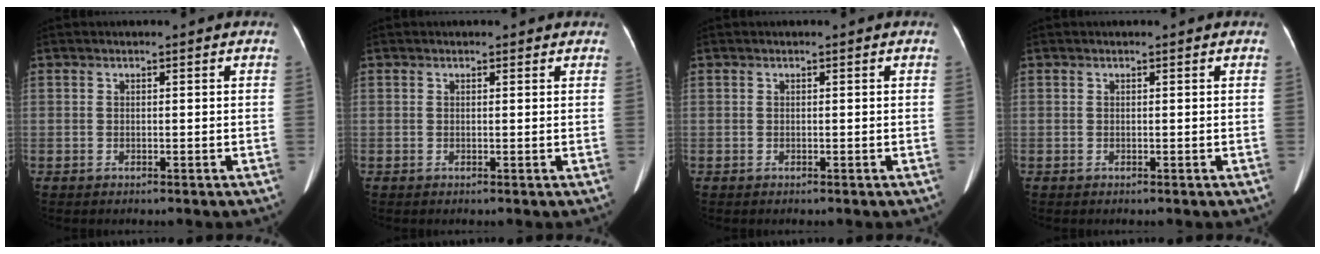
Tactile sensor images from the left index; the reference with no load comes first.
{"total": 1.0, "force": [0.7, 0.6, 0.3], "torque": [-0.007, 0.004, 0.006]}
{"total": 0.0}
{"total": 0.0}